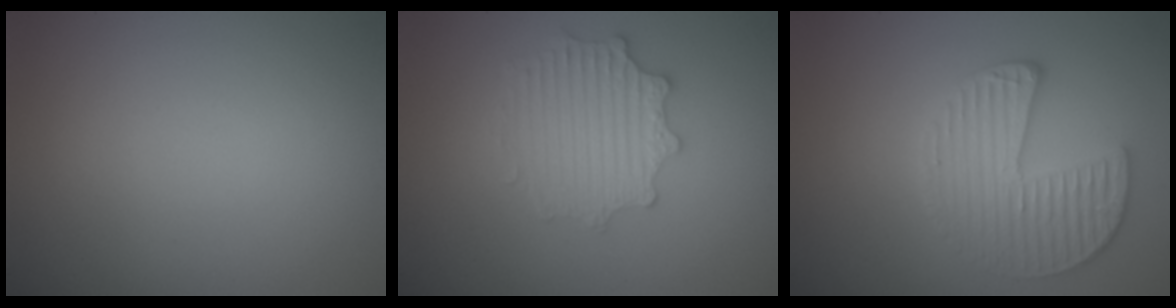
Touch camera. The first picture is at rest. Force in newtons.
{"total": 2.9, "press": 2.9, "slide": 0.6}
{"total": 3.6, "press": 3.6, "slide": 0.1}